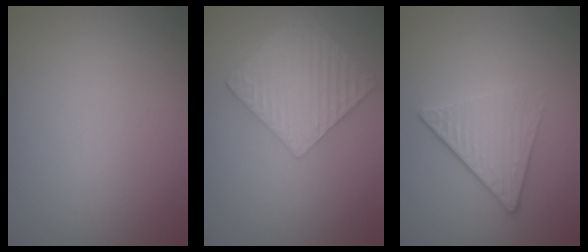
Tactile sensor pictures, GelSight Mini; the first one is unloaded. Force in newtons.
{"total": 6.0, "press": 4.5, "slide": 3.9}
{"total": 4.1, "press": 2.9, "slide": 2.8}